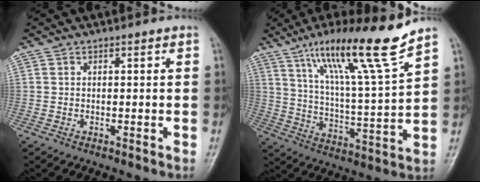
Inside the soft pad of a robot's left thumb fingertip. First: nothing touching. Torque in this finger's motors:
{"motor_torque": [0.60, 0.33, 1.58, -1.19, 0.28]}